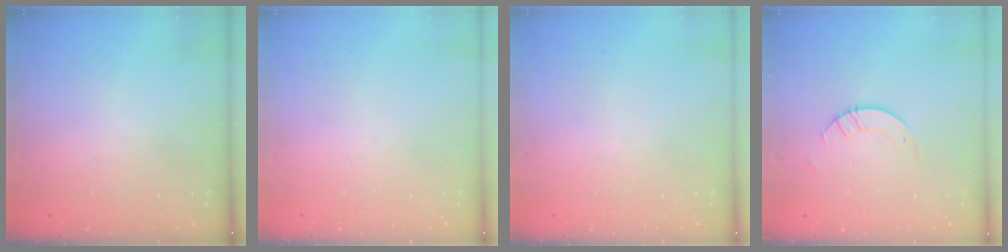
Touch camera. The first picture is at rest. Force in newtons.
{"total": 0.0}
{"total": 0.0}
{"total": 3.0, "press": 3.0, "slide": 0.3}